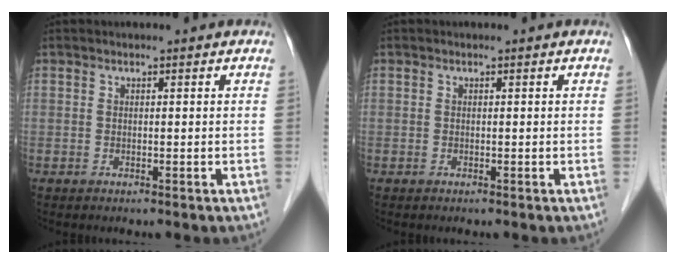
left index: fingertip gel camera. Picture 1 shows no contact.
{"total": 0.0}